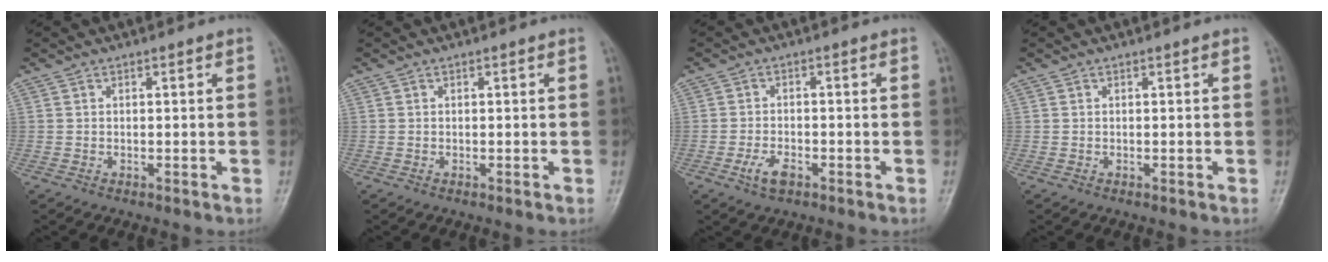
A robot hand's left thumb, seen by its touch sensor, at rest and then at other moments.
{"total": 0.0}
{"total": 4.0, "force": [-2.1, 2.1, 2.7], "torque": [-0.053, 0.010, -0.038]}
{"total": 0.0}